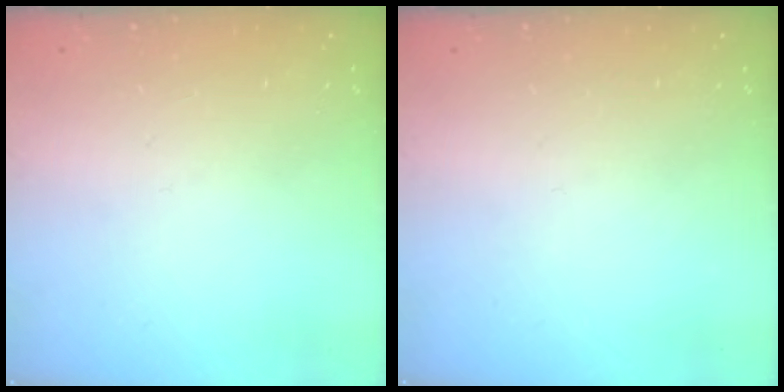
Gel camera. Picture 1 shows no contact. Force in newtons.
{"total": 0.0}